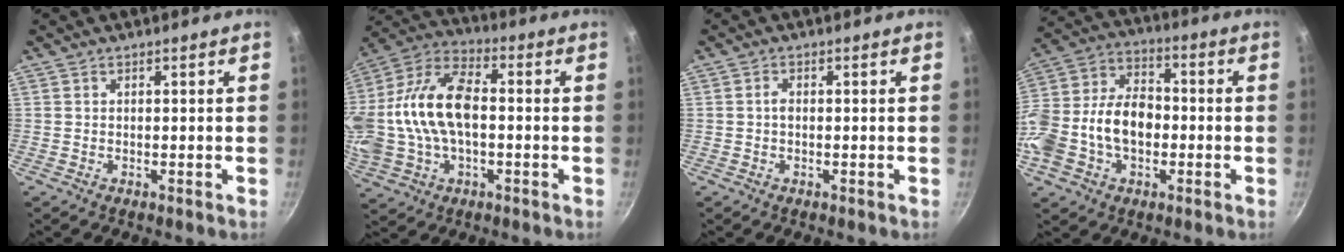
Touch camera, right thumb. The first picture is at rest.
{"total": 21.7, "force": [0.0, 12.8, 17.5], "torque": [-0.380, 0.026, 0.001]}
{"total": 1.2, "force": [-0.1, 0.8, 0.9], "torque": [-0.011, 0.003, -0.004]}
{"total": 18.9, "force": [-3.3, 12.7, 13.6], "torque": [-0.282, 0.034, -0.060]}